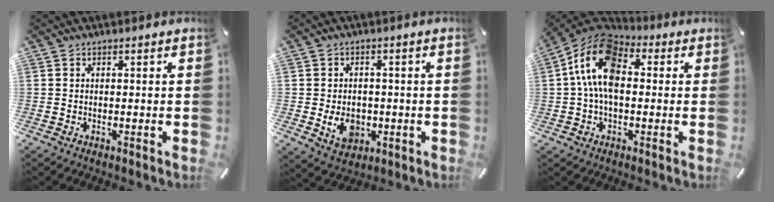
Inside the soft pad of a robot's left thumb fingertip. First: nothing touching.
{"total": 7.3, "force": [-1.5, 5.7, 4.3], "torque": [-0.083, 0.001, -0.027]}
{"total": 13.9, "force": [1.4, 8.9, 10.6], "torque": [-0.217, 0.006, 0.027]}